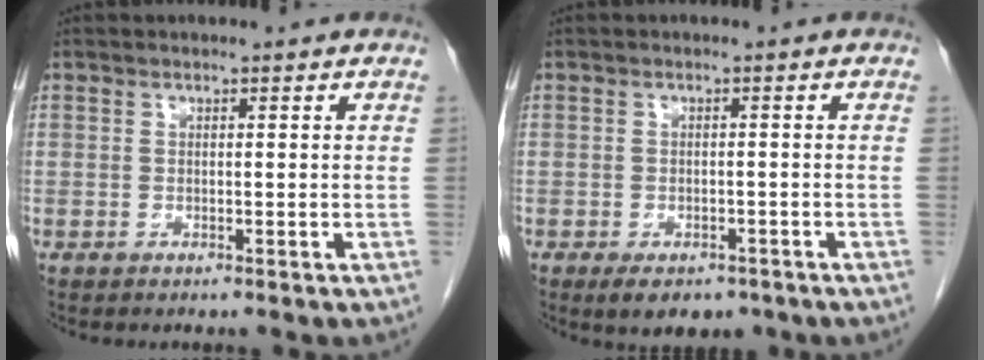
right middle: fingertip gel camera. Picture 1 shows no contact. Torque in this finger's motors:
{"motor_torque": [0.86, -0.42, 0.03, 0.04]}